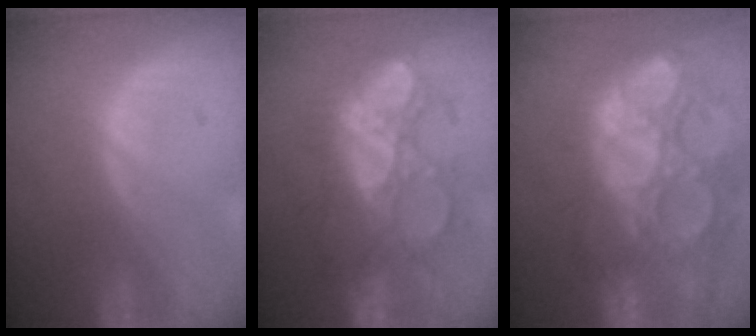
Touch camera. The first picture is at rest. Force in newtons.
{"total": 9.2, "press": 9.2, "slide": 0.5}
{"total": 15.3, "press": 12.6, "slide": 8.7}